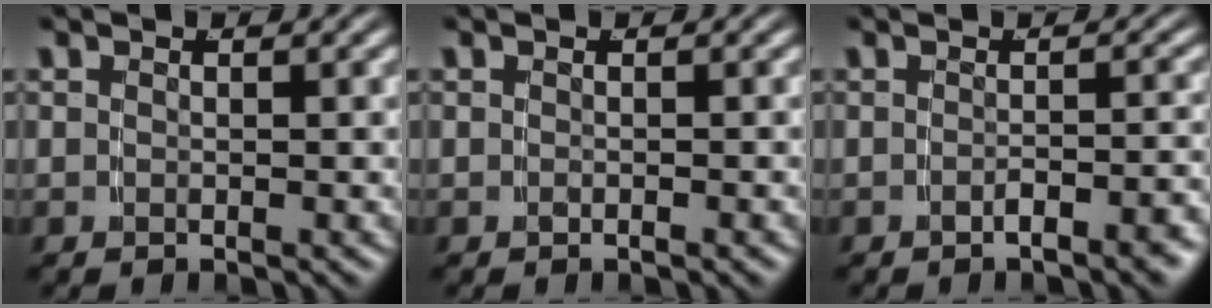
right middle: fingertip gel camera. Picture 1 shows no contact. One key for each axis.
{"total": 0.6, "fx": -0.3, "fy": -0.5, "fz": 0.0, "tx": 0.000, "ty": 0.001, "tz": -0.004}
{"total": 2.2, "fx": -1.8, "fy": -0.3, "fz": 1.2, "tx": -0.014, "ty": 0.009, "tz": -0.031}